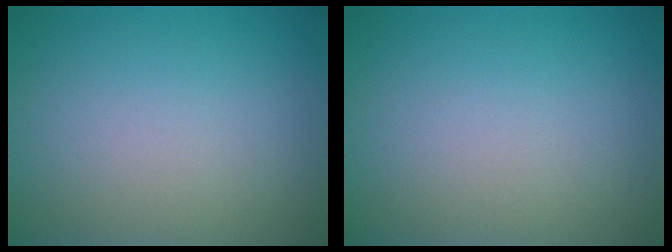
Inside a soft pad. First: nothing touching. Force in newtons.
{"total": 0.0}